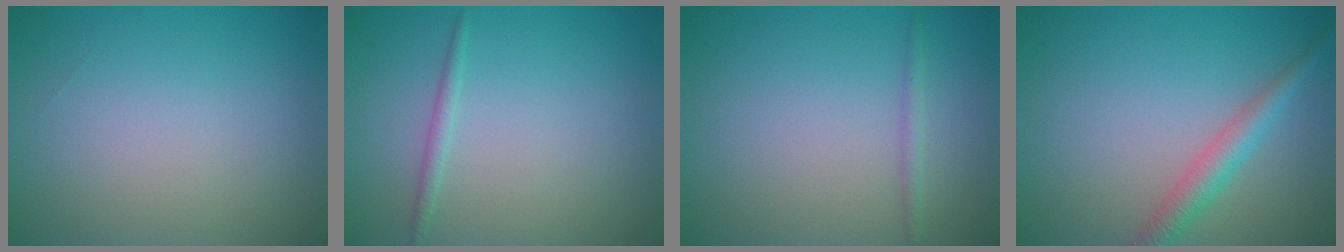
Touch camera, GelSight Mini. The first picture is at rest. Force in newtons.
{"total": 0.9, "press": 0.9, "slide": 0.0}
{"total": 0.9, "press": 0.9, "slide": 0.1}
{"total": 2.8, "press": 2.8, "slide": 0.1}